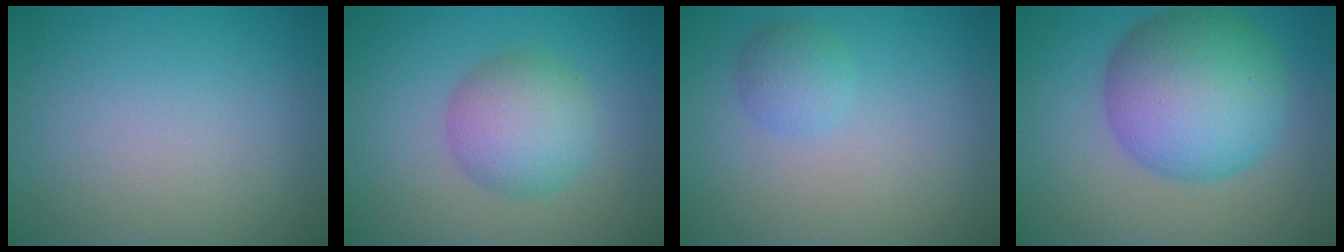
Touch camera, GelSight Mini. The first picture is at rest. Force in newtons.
{"total": 5.0, "press": 5.0, "slide": 0.0}
{"total": 1.8, "press": 1.8, "slide": 0.1}
{"total": 10.5, "press": 10.5, "slide": 0.3}